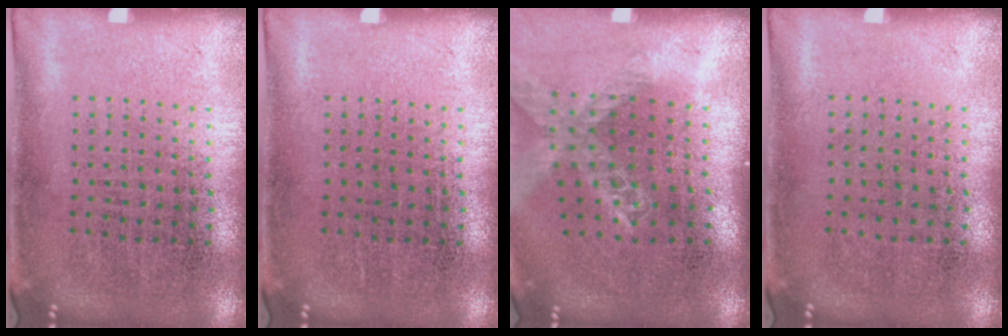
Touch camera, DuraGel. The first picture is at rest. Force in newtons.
{"total": 0.0}
{"total": 1.6, "press": 1.4, "slide": 0.8}
{"total": 0.0}